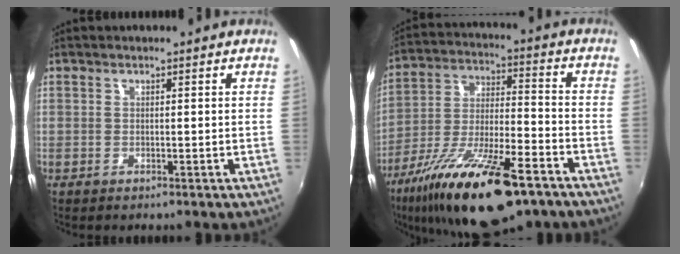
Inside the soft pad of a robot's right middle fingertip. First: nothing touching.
{"total": 22.0, "force": [-14.3, 6.3, 15.5], "torque": [-0.287, -0.037, -0.240]}